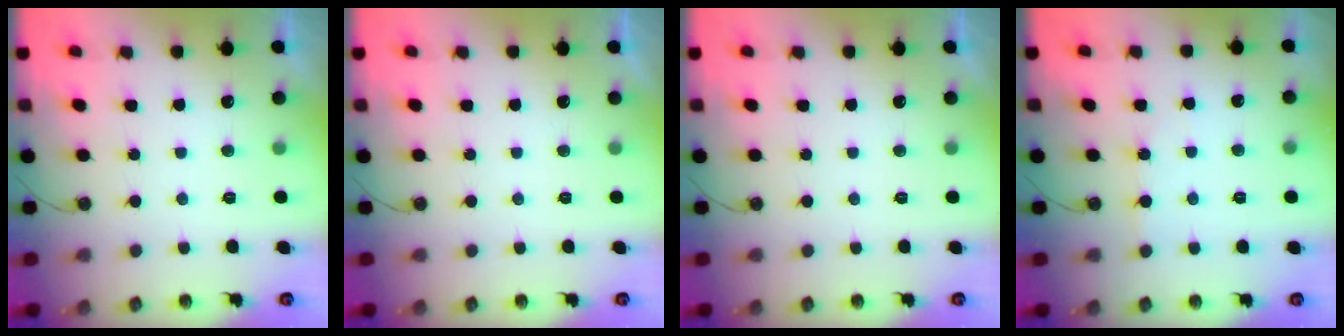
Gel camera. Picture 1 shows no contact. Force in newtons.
{"total": 0.0}
{"total": 0.0}
{"total": 2.9, "press": 2.9, "slide": 0.3}